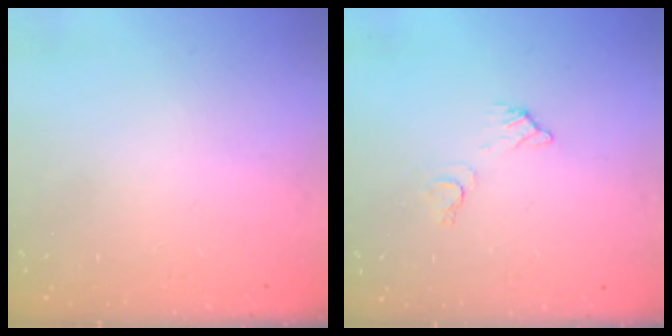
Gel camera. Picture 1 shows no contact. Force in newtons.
{"total": 5.2, "press": 5.2, "slide": 0.2}